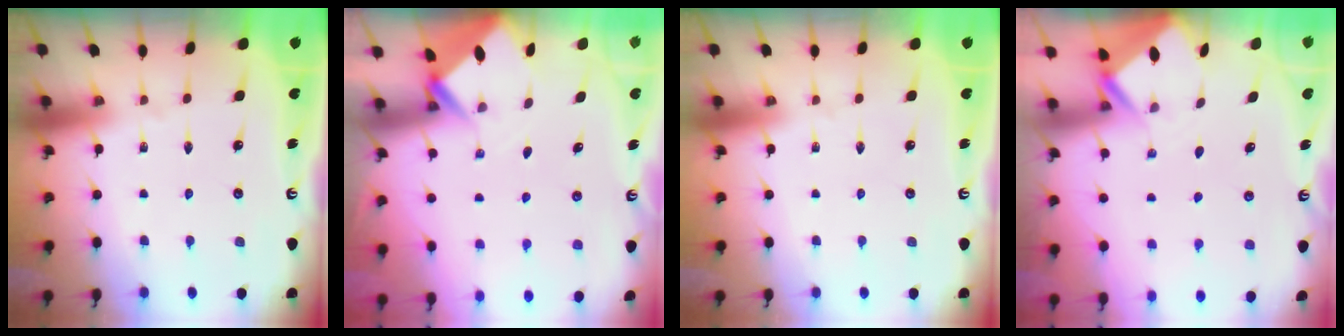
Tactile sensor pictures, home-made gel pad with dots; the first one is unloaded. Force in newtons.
{"total": 2.7, "press": 2.7, "slide": 0.1}
{"total": 0.0}
{"total": 2.3, "press": 2.3, "slide": 0.1}